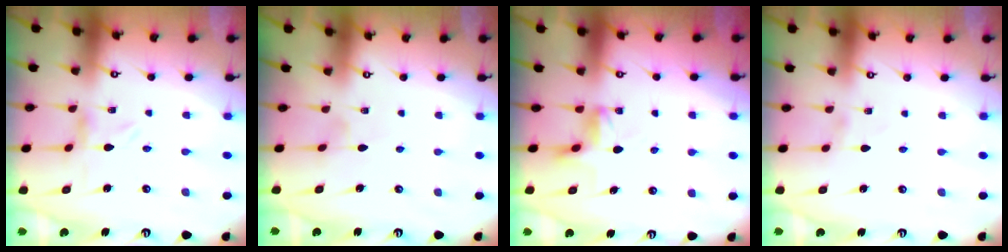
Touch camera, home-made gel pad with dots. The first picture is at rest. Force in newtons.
{"total": 1.9, "press": 1.9, "slide": 0.4}
{"total": 4.8, "press": 4.7, "slide": 0.7}
{"total": 1.5, "press": 1.5, "slide": 0.1}